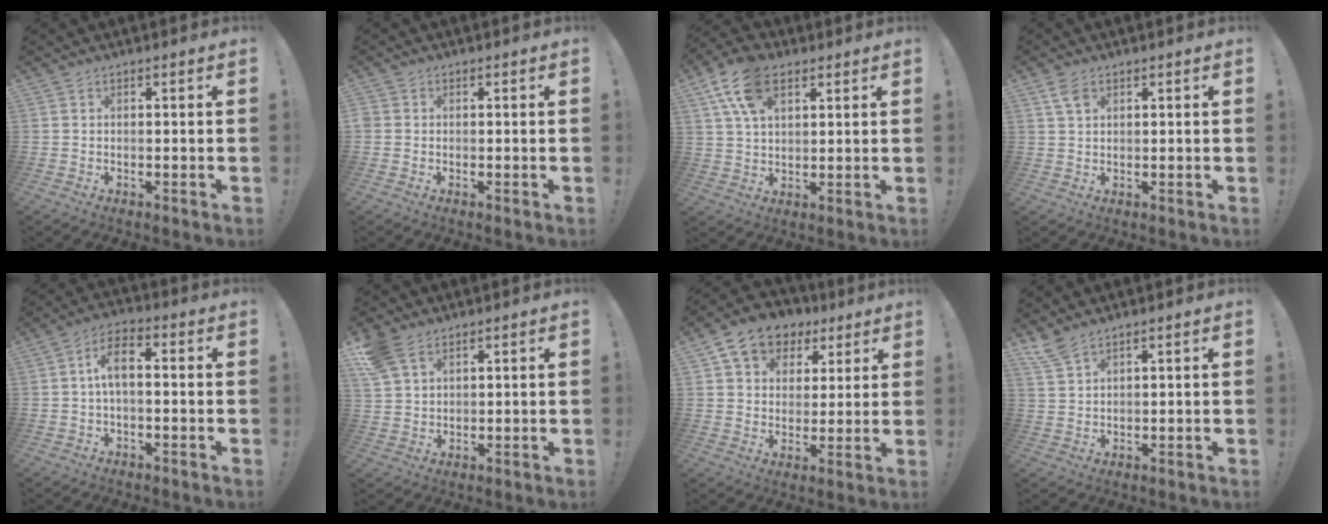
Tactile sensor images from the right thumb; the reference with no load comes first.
{"total": 1.2, "force": [-0.1, 1.1, 0.5], "torque": [-0.010, 0.004, 0.000]}
{"total": 13.2, "force": [6.4, 7.7, 8.6], "torque": [-0.157, -0.012, 0.117]}
{"total": 4.0, "force": [2.2, 2.3, 2.5], "torque": [-0.050, 0.000, 0.042]}
{"total": 6.6, "force": [0.2, 2.8, 6.0], "torque": [-0.115, 0.006, 0.005]}
{"total": 8.1, "force": [4.8, 5.0, 4.2], "torque": [-0.083, -0.013, 0.096]}
{"total": 12.1, "force": [6.8, 8.9, 4.7], "torque": [-0.078, -0.032, 0.134]}
{"total": 4.8, "force": [4.0, 1.1, 2.4], "torque": [-0.056, -0.017, 0.077]}